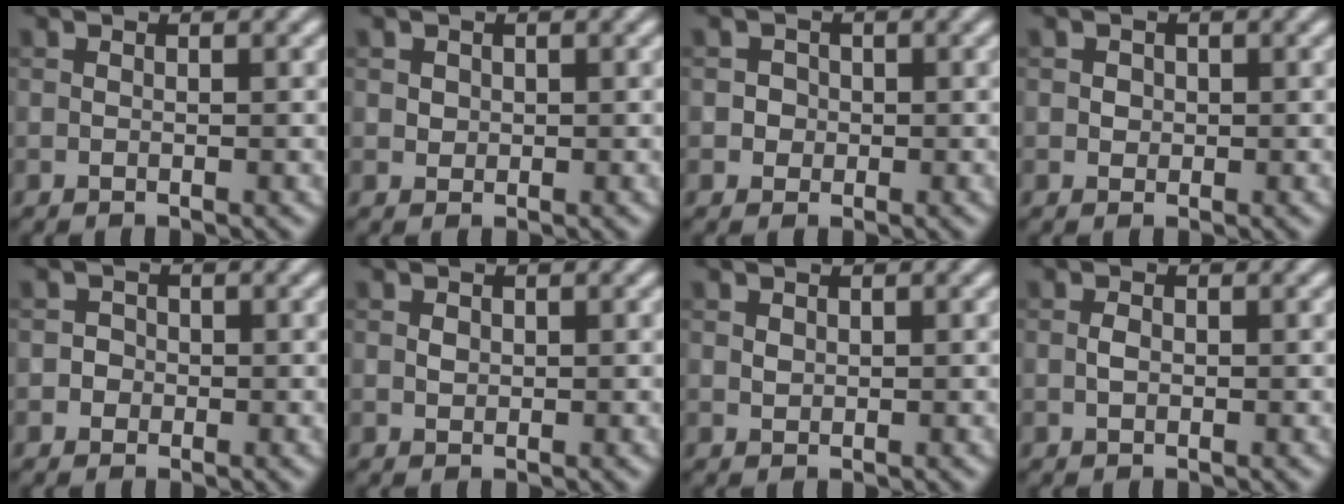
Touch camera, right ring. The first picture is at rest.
{"total": 0.9, "force": [0.3, 0.8, 0.2], "torque": [-0.001, -0.003, 0.007]}
{"total": 1.4, "force": [0.1, 1.4, 0.4], "torque": [0.012, 0.002, 0.001]}
{"total": 0.9, "force": [0.2, 0.8, 0.2], "torque": [0.001, -0.001, 0.002]}
{"total": 1.2, "force": [-0.1, 1.2, 0.2], "torque": [0.016, 0.001, -0.010]}
{"total": 0.7, "force": [0.1, 0.6, 0.4], "torque": [-0.009, -0.001, 0.002]}
{"total": 0.7, "force": [0.3, 0.5, 0.2], "torque": [-0.005, -0.002, 0.008]}
{"total": 1.0, "force": [-0.1, 0.6, 0.7], "torque": [-0.015, 0.000, -0.003]}